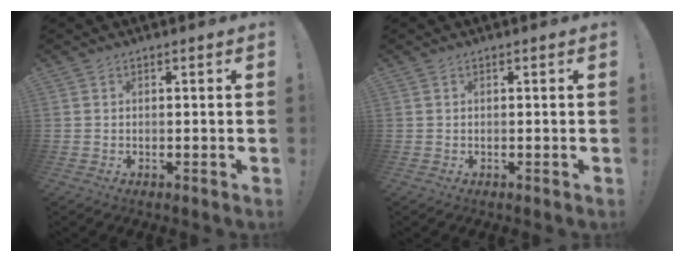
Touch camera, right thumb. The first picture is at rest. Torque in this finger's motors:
{"motor_torque": [0.00, 0.00, -0.01, 0.01, 0.02]}